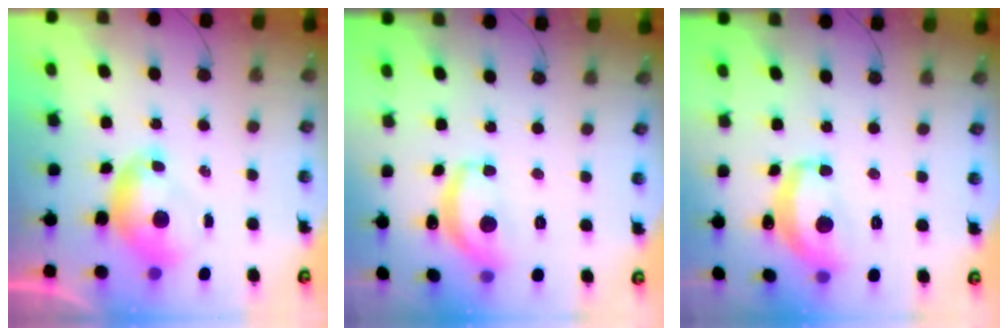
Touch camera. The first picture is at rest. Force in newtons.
{"total": 8.7, "press": 8.6, "slide": 0.9}
{"total": 8.6, "press": 8.6, "slide": 0.9}